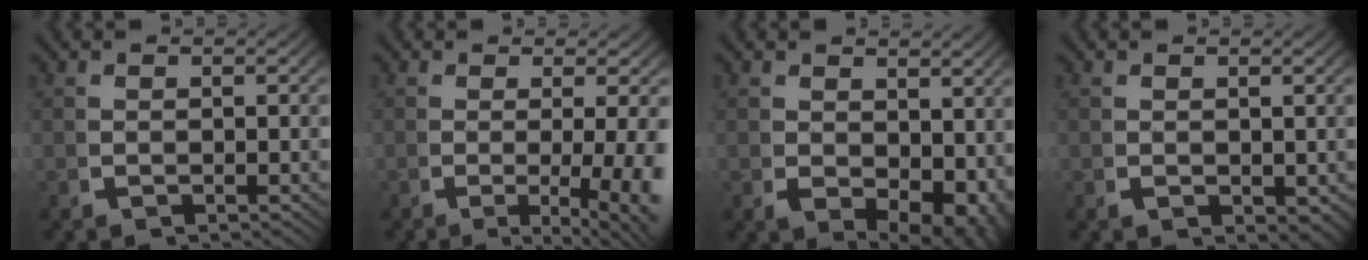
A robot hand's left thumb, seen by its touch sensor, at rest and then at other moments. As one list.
[{"total": 6.2, "force": [-1.6, 2.0, 5.7], "torque": [-0.086, -0.019, -0.019]}, {"total": 5.5, "force": [-0.5, 3.6, 4.1], "torque": [-0.065, -0.038, 0.017]}, {"total": 1.2, "force": [0.1, 0.9, 0.8], "torque": [-0.006, -0.011, 0.012]}]